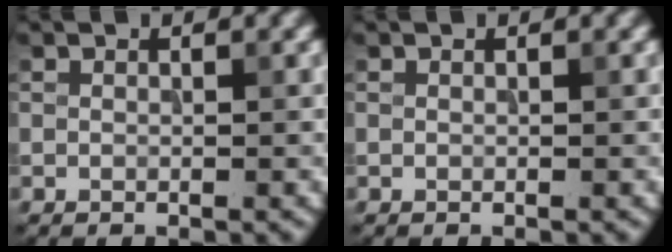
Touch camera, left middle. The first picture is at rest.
{"total": 0.0}